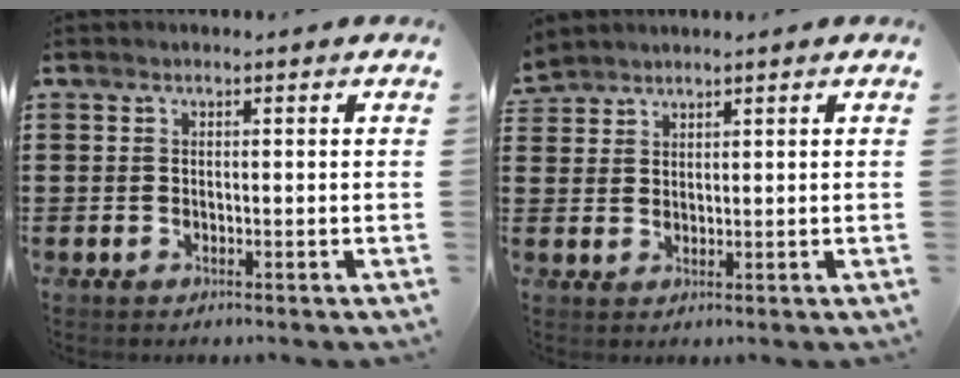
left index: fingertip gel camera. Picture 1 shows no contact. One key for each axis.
{"total": 2.2, "fx": 2.1, "fy": 0.5, "fz": -0.3, "tx": -0.001, "ty": 0.001, "tz": 0.043}